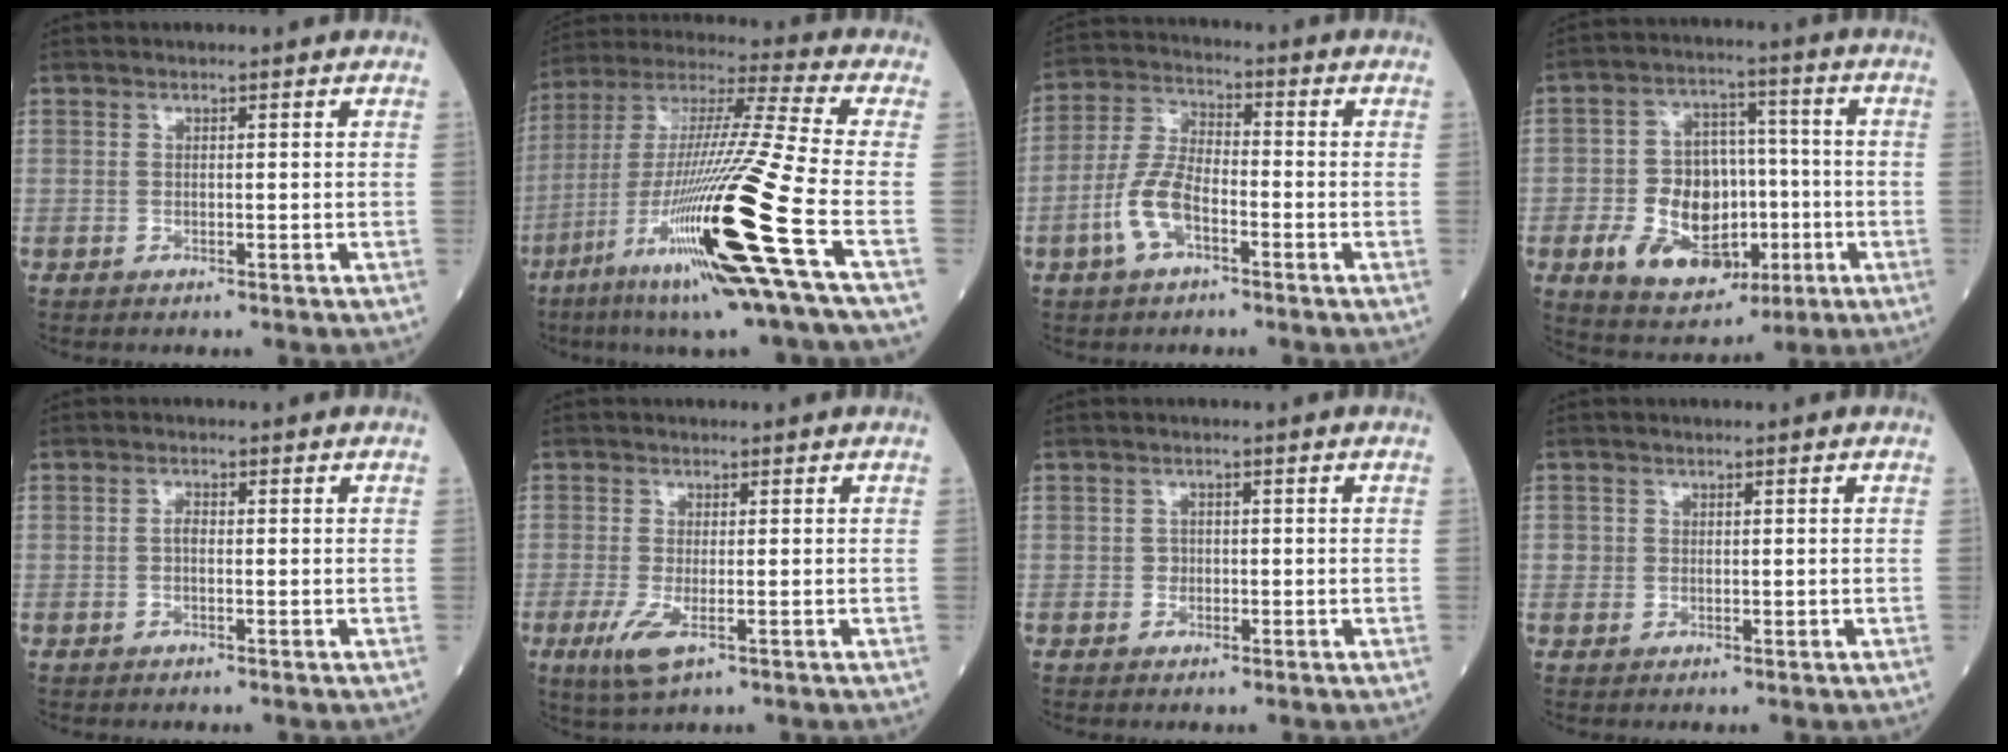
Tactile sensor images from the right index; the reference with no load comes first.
{"total": 24.5, "force": [-9.6, -0.9, 22.5], "torque": [-0.434, -0.049, -0.181]}
{"total": 7.9, "force": [-3.3, 3.4, 6.3], "torque": [-0.142, 0.010, -0.070]}
{"total": 14.3, "force": [-4.3, 9.2, 10.1], "torque": [-0.185, 0.013, -0.059]}
{"total": 1.2, "force": [-0.2, 0.5, 1.1], "torque": [-0.018, 0.004, -0.006]}
{"total": 4.5, "force": [-1.9, 1.1, 4.0], "torque": [-0.088, -0.014, -0.031]}
{"total": 1.5, "force": [-0.4, 1.4, 0.4], "torque": [-0.002, 0.006, -0.007]}
{"total": 1.6, "force": [0.2, 1.6, 0.3], "torque": [-0.001, 0.002, 0.003]}